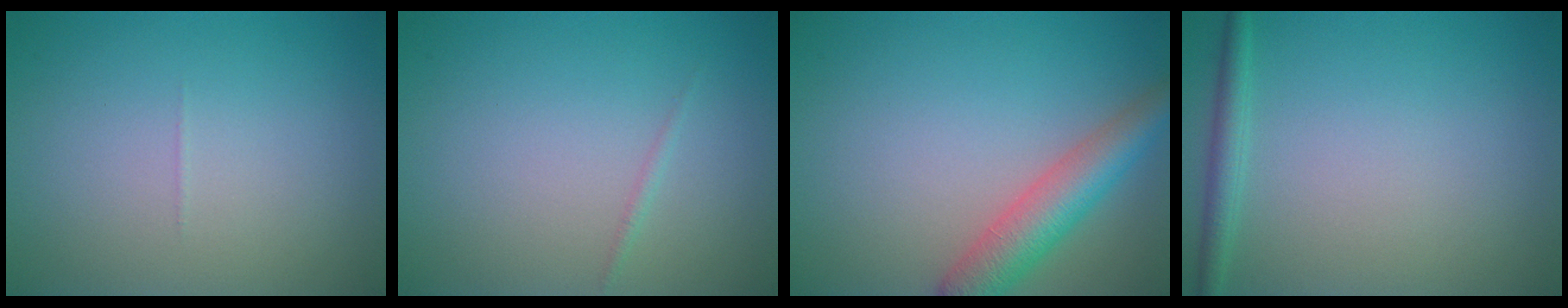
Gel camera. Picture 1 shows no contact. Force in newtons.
{"total": 0.5, "press": 0.5, "slide": 0.0}
{"total": 4.9, "press": 4.9, "slide": 0.2}
{"total": 1.7, "press": 1.7, "slide": 0.1}